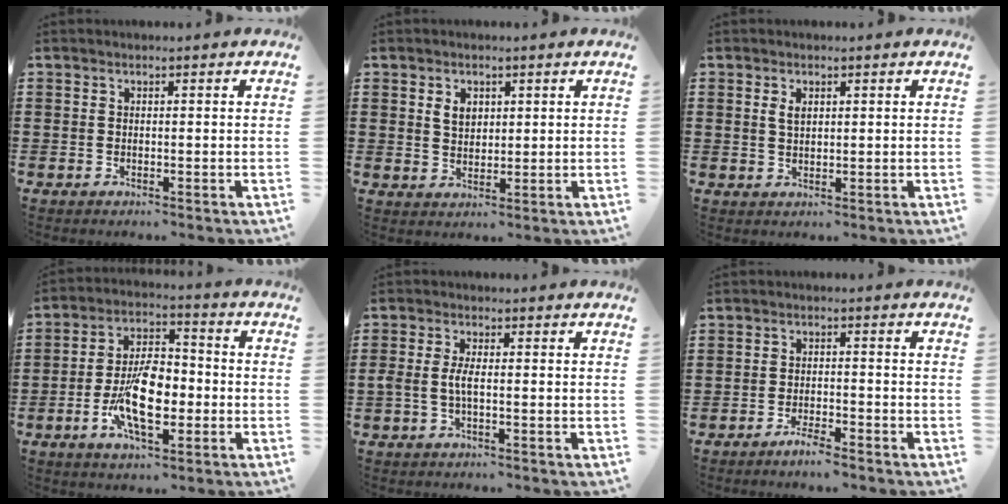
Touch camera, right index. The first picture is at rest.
{"total": 3.0, "force": [1.2, 2.1, 1.8], "torque": [-0.042, 0.008, 0.021]}
{"total": 1.8, "force": [0.7, 0.9, 1.4], "torque": [-0.030, 0.004, 0.013]}
{"total": 10.5, "force": [-2.5, 5.1, 8.9], "torque": [-0.180, -0.005, -0.049]}
{"total": 2.9, "force": [-0.5, 0.7, 2.7], "torque": [-0.072, -0.006, -0.018]}
{"total": 2.6, "force": [-2.3, 0.0, 1.1], "torque": [-0.021, 0.002, -0.042]}